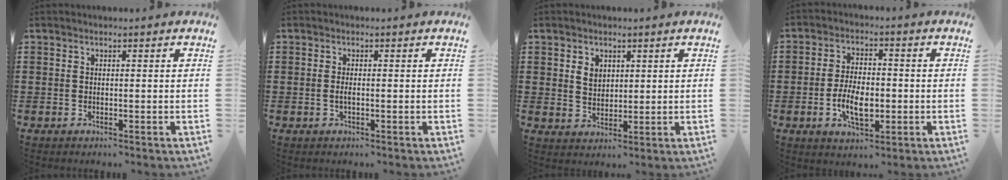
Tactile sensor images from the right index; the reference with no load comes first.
{"total": 1.1, "force": [-0.2, 0.2, 1.0], "torque": [-0.019, -0.002, -0.004]}
{"total": 2.7, "force": [1.3, 2.0, 1.1], "torque": [-0.029, 0.006, 0.026]}
{"total": 6.6, "force": [-1.7, 3.1, 5.6], "torque": [-0.116, 0.002, -0.034]}